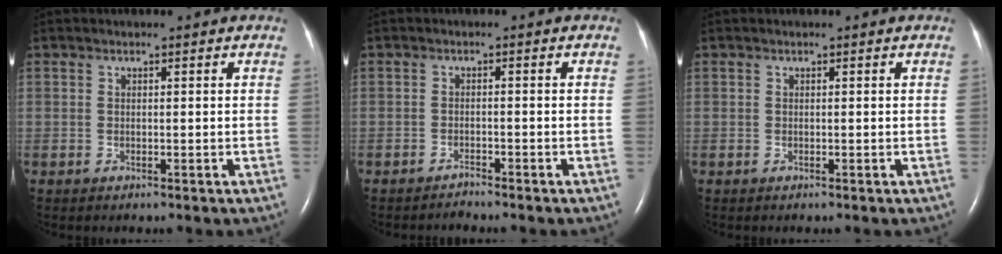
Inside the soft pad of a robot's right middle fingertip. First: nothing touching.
{"total": 1.2, "force": [-1.2, -0.2, -0.1], "torque": [0.001, -0.006, -0.018]}
{"total": 0.0}